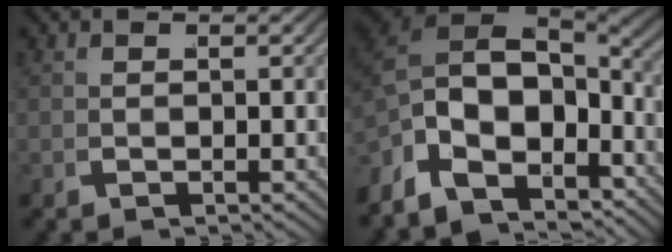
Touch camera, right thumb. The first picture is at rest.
{"total": 14.4, "force": [-2.7, 9.2, 10.7], "torque": [-0.226, -0.051, -0.015]}